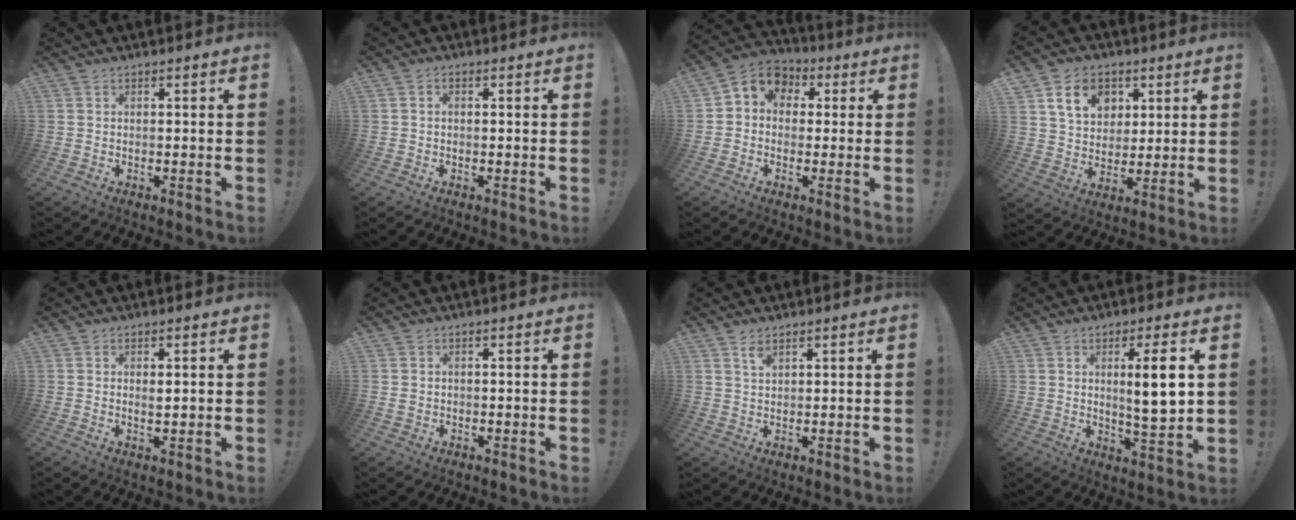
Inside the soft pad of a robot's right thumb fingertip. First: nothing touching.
{"total": 1.1, "force": [-0.3, 0.7, 0.8], "torque": [-0.016, 0.005, -0.006]}
{"total": 7.3, "force": [1.3, 6.4, 3.3], "torque": [-0.050, 0.001, 0.031]}
{"total": 12.9, "force": [5.8, 9.9, 5.9], "torque": [-0.080, -0.018, 0.111]}
{"total": 1.2, "force": [0.5, 0.4, 1.0], "torque": [-0.005, -0.006, 0.005]}
{"total": 1.2, "force": [0.3, 1.1, 0.5], "torque": [-0.001, 0.001, 0.004]}
{"total": 3.0, "force": [2.0, 1.3, 1.8], "torque": [-0.026, -0.012, 0.034]}
{"total": 9.8, "force": [2.2, 1.4, 9.5], "torque": [-0.145, -0.009, 0.028]}